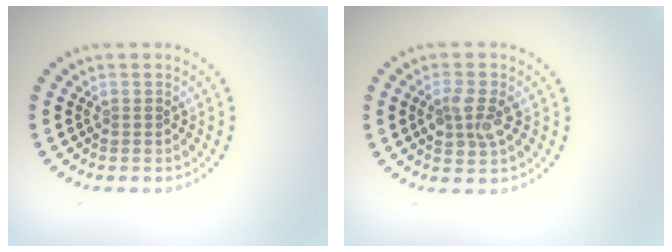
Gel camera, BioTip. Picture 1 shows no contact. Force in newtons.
{"total": 2.6, "press": 2.6, "slide": 0.3}